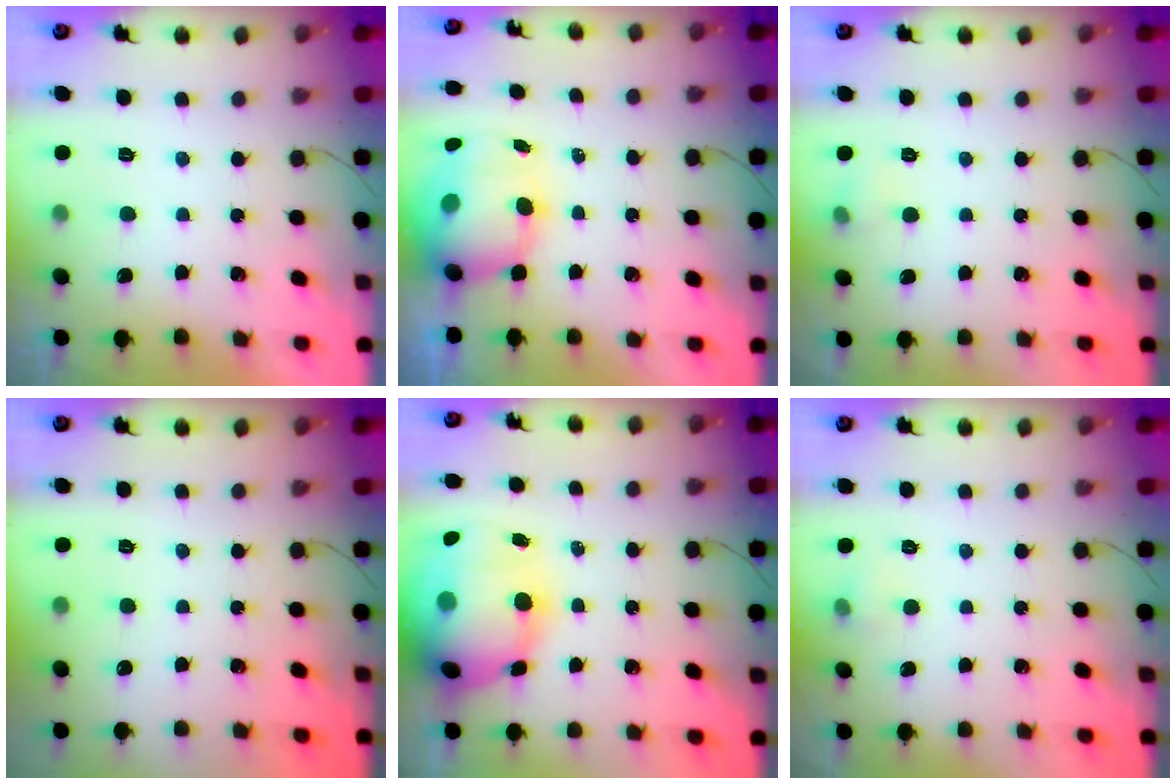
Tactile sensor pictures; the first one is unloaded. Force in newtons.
{"total": 13.0, "press": 12.4, "slide": 3.8}
{"total": 3.9, "press": 3.7, "slide": 1.2}
{"total": 0.0}
{"total": 24.2, "press": 23.6, "slide": 5.5}
{"total": 3.6, "press": 3.4, "slide": 1.0}